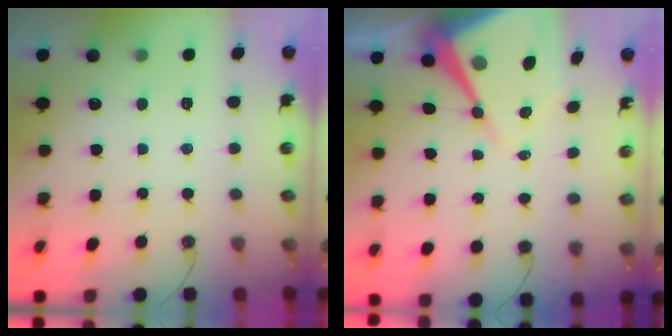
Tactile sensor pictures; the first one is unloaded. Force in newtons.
{"total": 14.3, "press": 14.3, "slide": 1.3}